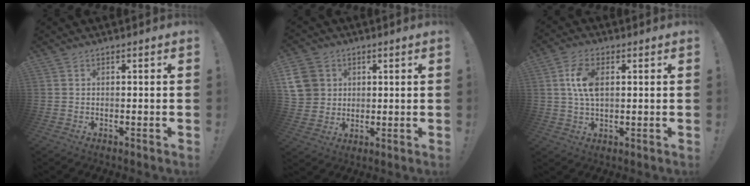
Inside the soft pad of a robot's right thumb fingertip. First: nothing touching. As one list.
[{"total": 10.6, "force": [3.3, 9.3, 3.7], "torque": [-0.061, -0.010, 0.071]}, {"total": 8.6, "force": [1.9, 4.9, 6.8], "torque": [-0.133, -0.002, 0.031]}]